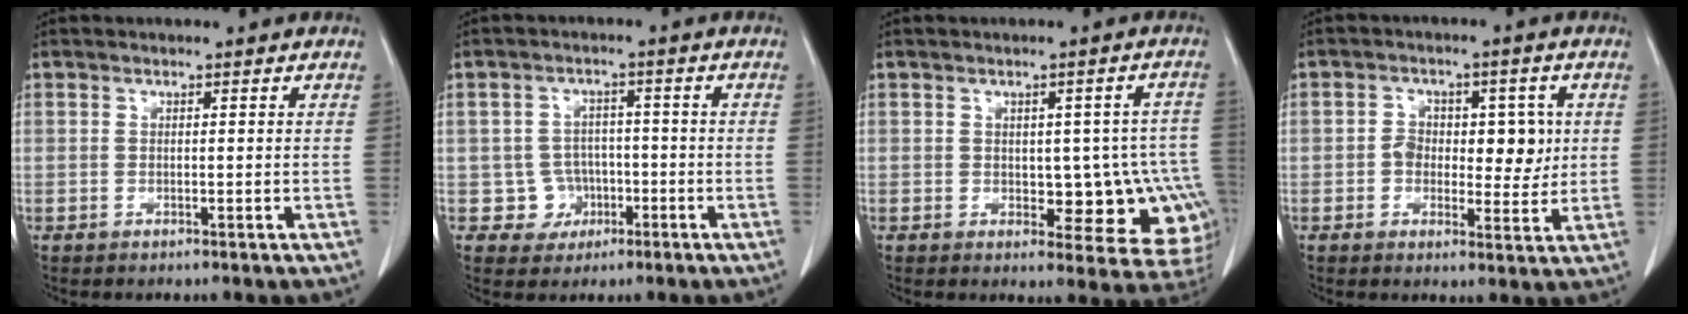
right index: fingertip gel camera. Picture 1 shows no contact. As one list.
[{"total": 4.5, "force": [-1.4, 4.3, 0.1], "torque": [0.006, 0.013, -0.015]}, {"total": 11.7, "force": [-2.4, 5.9, 9.8], "torque": [-0.077, 0.023, -0.018]}, {"total": 7.0, "force": [0.4, 4.7, 5.1], "torque": [-0.058, 0.019, 0.009]}]